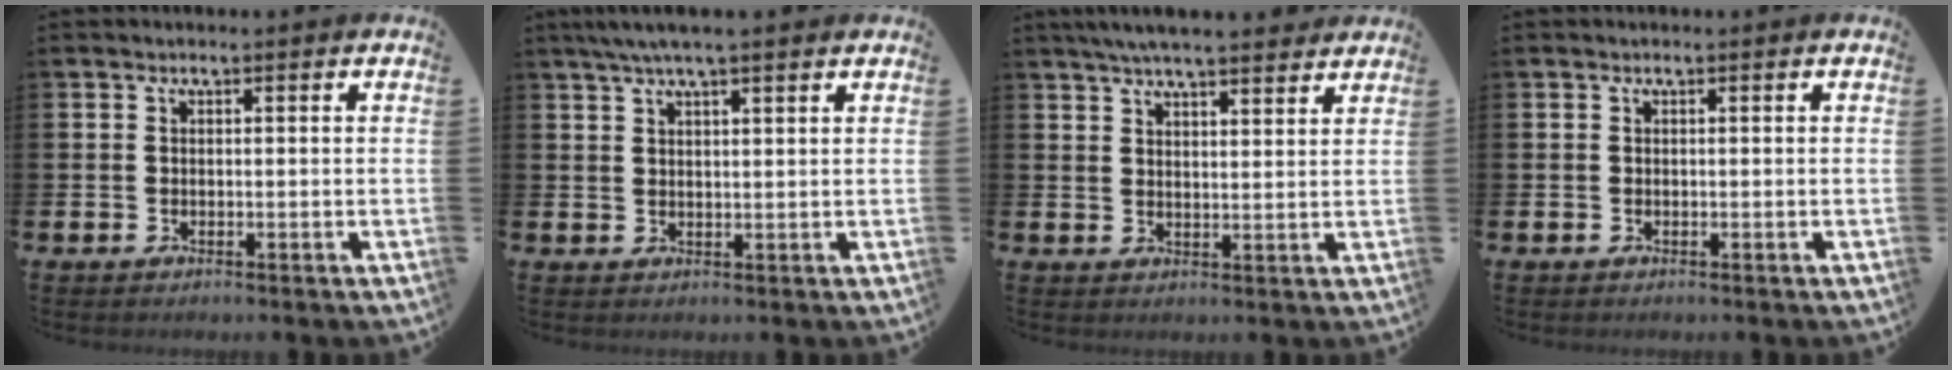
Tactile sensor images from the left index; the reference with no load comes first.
{"total": 4.1, "force": [3.3, 0.4, 2.5], "torque": [-0.046, -0.003, 0.057]}
{"total": 5.4, "force": [5.2, 0.4, 1.6], "torque": [-0.036, -0.019, 0.093]}
{"total": 0.0}